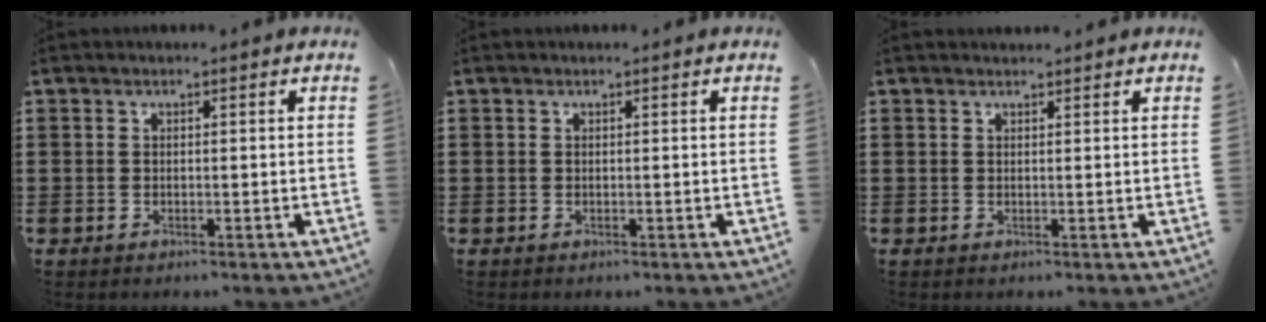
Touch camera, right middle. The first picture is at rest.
{"total": 0.0}
{"total": 0.8, "force": [0.8, 0.2, 0.0], "torque": [0.006, -0.004, 0.013]}